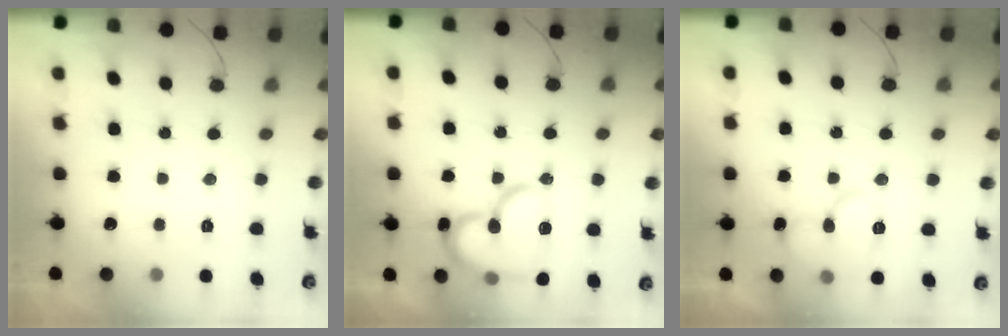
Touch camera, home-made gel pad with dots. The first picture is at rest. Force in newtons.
{"total": 17.3, "press": 17.2, "slide": 1.7}
{"total": 10.8, "press": 10.7, "slide": 1.3}